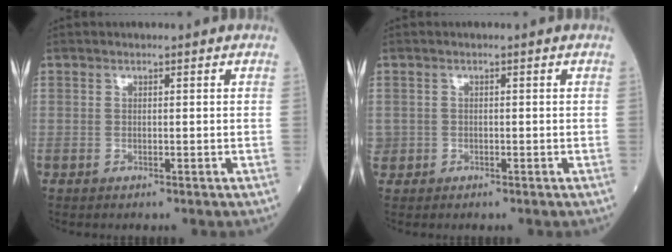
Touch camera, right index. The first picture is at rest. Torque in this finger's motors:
{"motor_torque": [0.07, 0.01, 0.02, -0.02]}